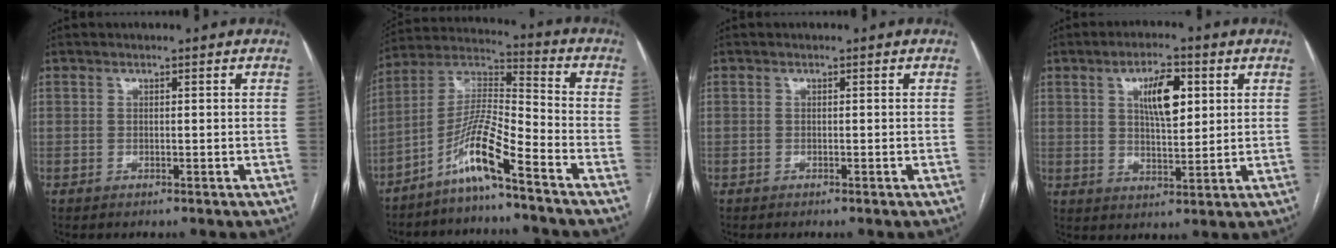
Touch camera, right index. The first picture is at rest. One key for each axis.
{"total": 10.2, "fx": -6.6, "fy": -0.1, "fz": 7.7, "tx": -0.157, "ty": 0.005, "tz": -0.132}
{"total": 0.0}
{"total": 7.8, "fx": 2.6, "fy": 2.7, "fz": 6.8, "tx": -0.115, "ty": 0.007, "tz": 0.047}